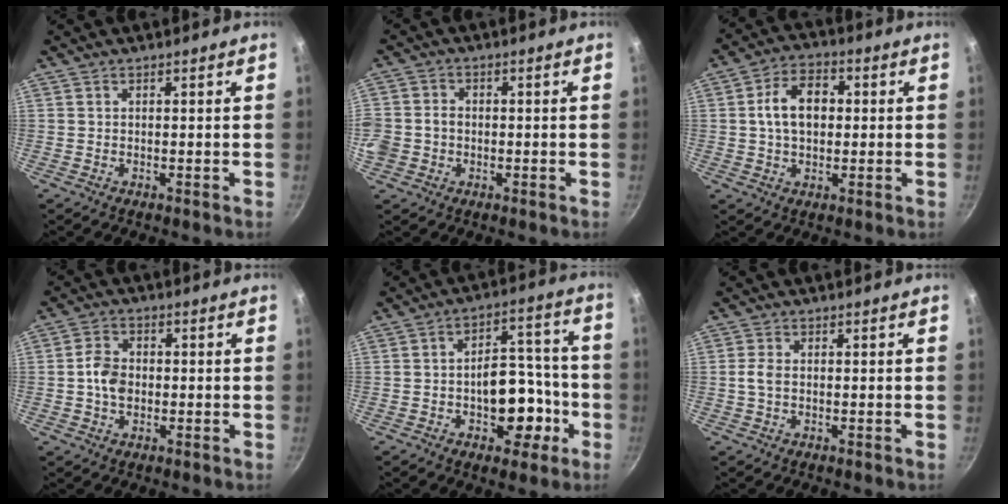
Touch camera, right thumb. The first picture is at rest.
{"total": 8.7, "force": [-1.5, 7.8, 3.8], "torque": [-0.092, 0.022, -0.034]}
{"total": 9.6, "force": [1.0, 6.5, 7.0], "torque": [-0.097, 0.019, 0.008]}
{"total": 5.5, "force": [-0.6, 4.1, 3.6], "torque": [-0.056, 0.016, -0.017]}
{"total": 12.8, "force": [-4.1, 8.2, 9.0], "torque": [-0.071, 0.050, -0.051]}
{"total": 2.4, "force": [-0.2, 1.4, 1.9], "torque": [-0.041, 0.008, -0.006]}